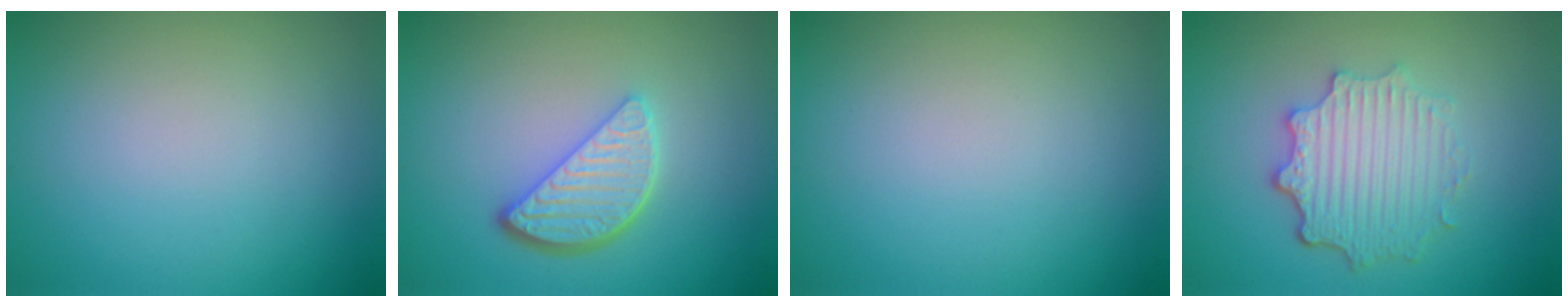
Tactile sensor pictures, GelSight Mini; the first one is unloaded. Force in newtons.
{"total": 3.9, "press": 3.2, "slide": 2.3}
{"total": 0.0}
{"total": 4.6, "press": 3.6, "slide": 2.8}